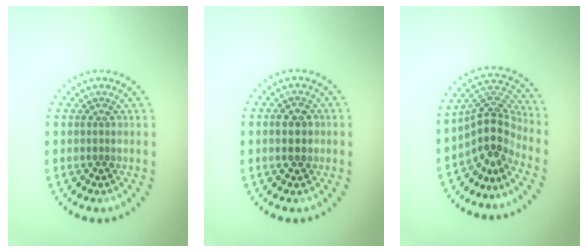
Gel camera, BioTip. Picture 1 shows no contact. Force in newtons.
{"total": 2.2, "press": 2.2, "slide": 0.1}
{"total": 4.1, "press": 2.9, "slide": 2.9}